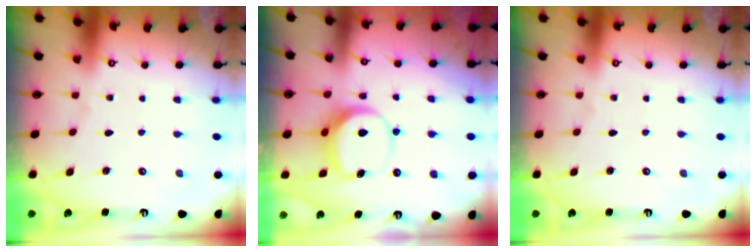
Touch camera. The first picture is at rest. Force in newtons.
{"total": 7.7, "press": 7.6, "slide": 1.2}
{"total": 0.0}